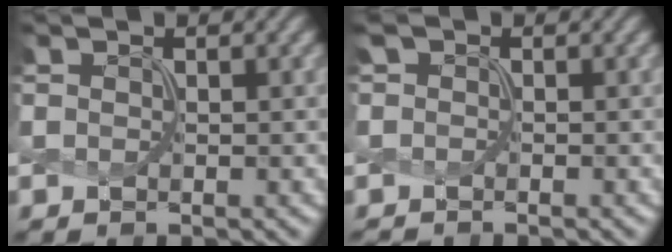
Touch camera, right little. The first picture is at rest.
{"total": 1.1, "force": [-0.3, 0.8, 0.5], "torque": [-0.012, -0.011, -0.008]}